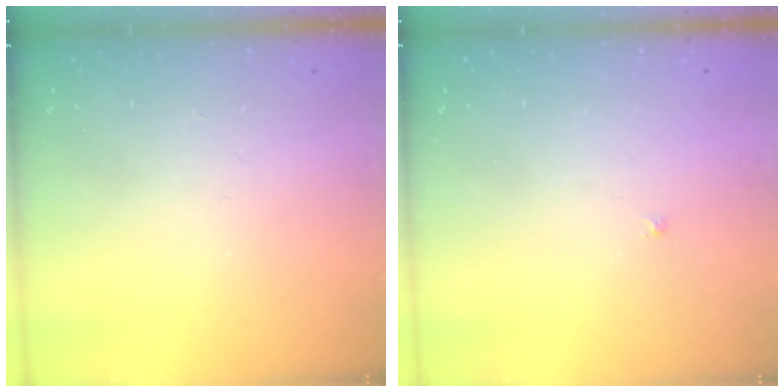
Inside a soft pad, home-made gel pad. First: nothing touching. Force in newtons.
{"total": 0.9, "press": 0.9, "slide": 0.2}